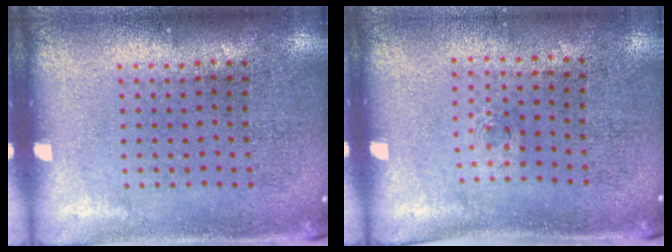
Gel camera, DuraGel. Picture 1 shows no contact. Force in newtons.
{"total": 0.5, "press": 0.2, "slide": 0.5}